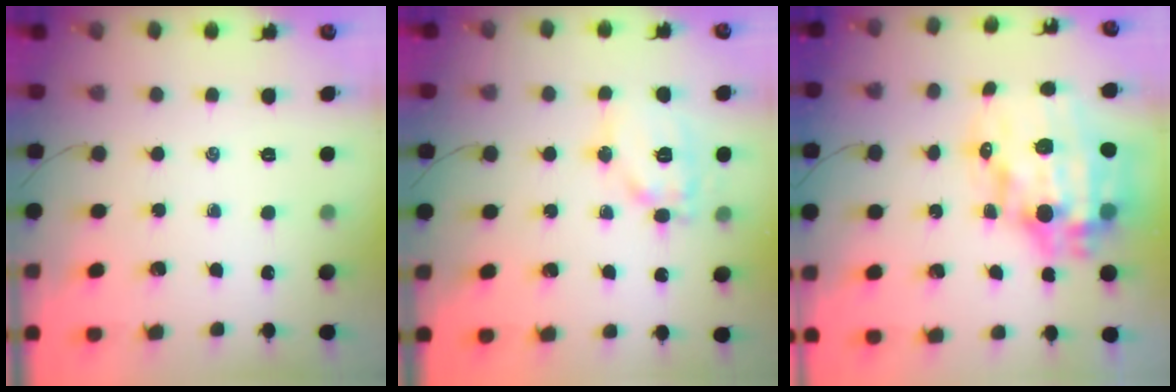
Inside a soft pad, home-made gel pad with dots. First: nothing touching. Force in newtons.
{"total": 12.9, "press": 12.9, "slide": 0.7}
{"total": 19.0, "press": 18.5, "slide": 4.4}